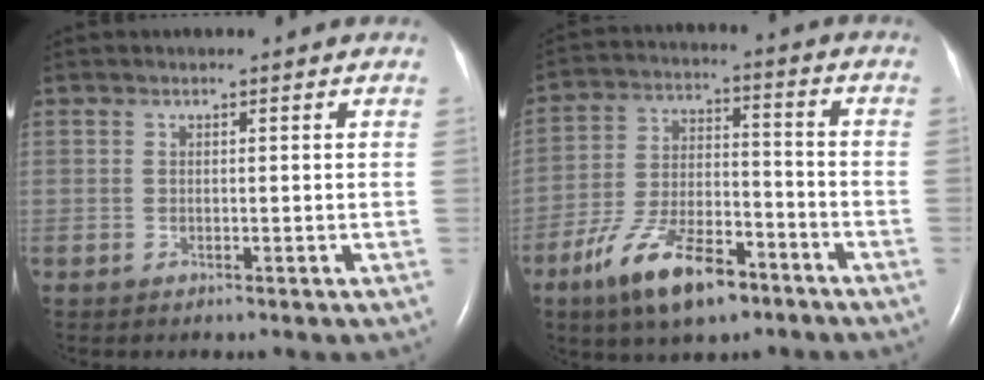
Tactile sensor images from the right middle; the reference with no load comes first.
{"total": 13.3, "force": [-8.3, 4.9, 9.2], "torque": [-0.177, -0.001, -0.146]}